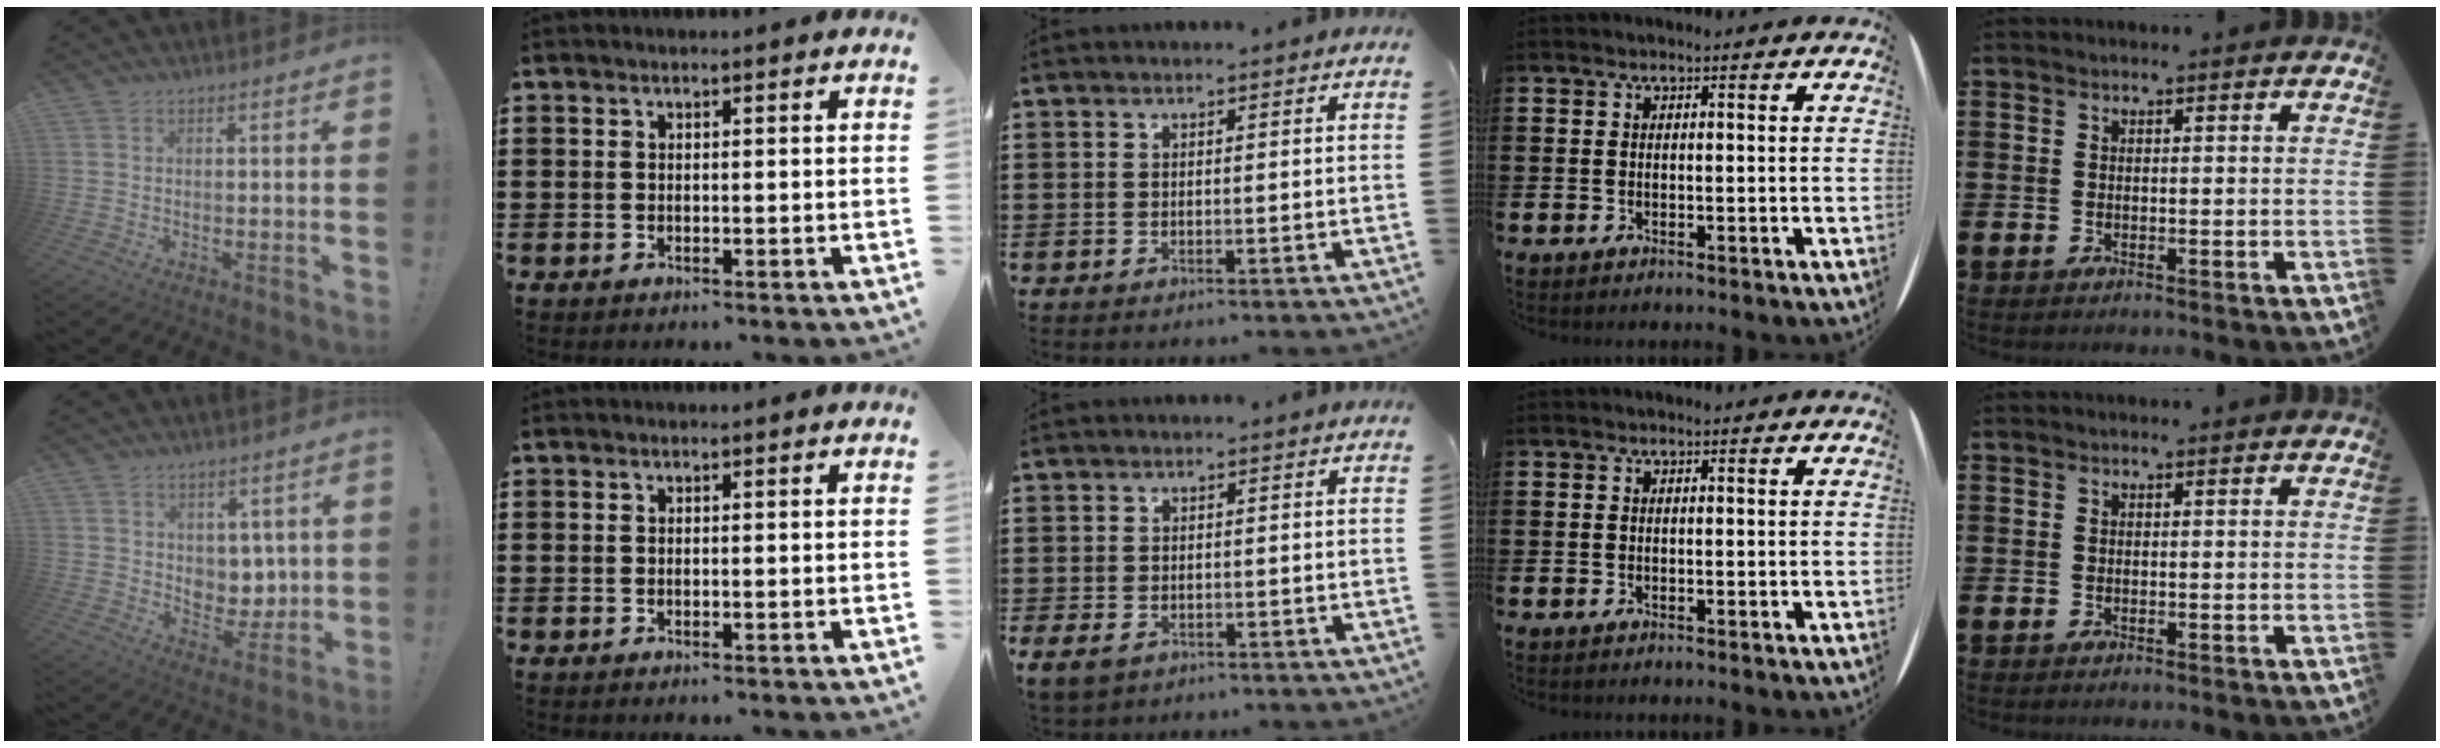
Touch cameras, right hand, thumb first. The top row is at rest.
{"thumb": {"total": 7.3, "force": [3.7, 6.0, 2.1], "torque": [-0.019, -0.035, 0.077]}, "middle": {"total": 1.4, "force": [-0.7, 0.9, 0.7], "torque": [-0.032, -0.005, -0.020]}}